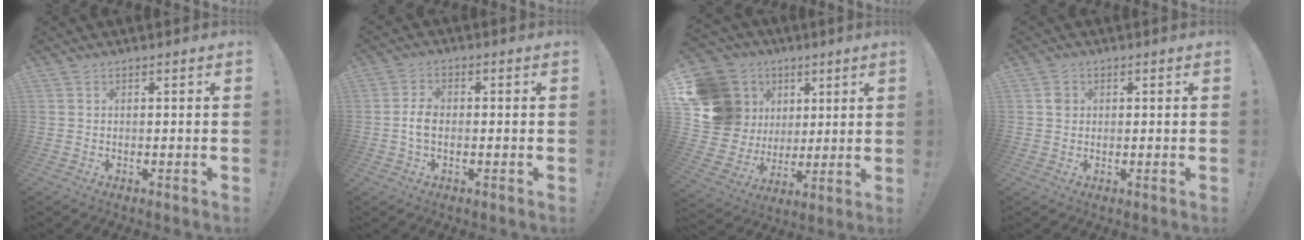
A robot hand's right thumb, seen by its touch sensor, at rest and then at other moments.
{"total": 4.7, "force": [-0.7, 2.8, 3.7], "torque": [-0.068, 0.003, -0.015]}
{"total": 19.5, "force": [6.7, 16.7, 7.5], "torque": [-0.138, -0.034, 0.167]}
{"total": 2.2, "force": [0.5, 2.0, 0.7], "torque": [0.000, -0.001, 0.008]}